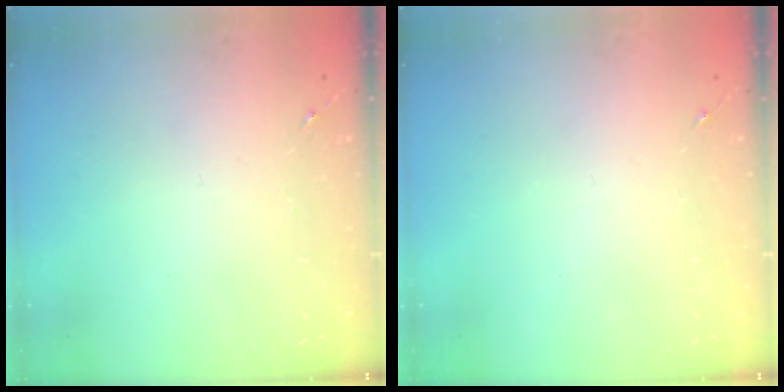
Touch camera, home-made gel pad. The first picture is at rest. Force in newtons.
{"total": 0.0}